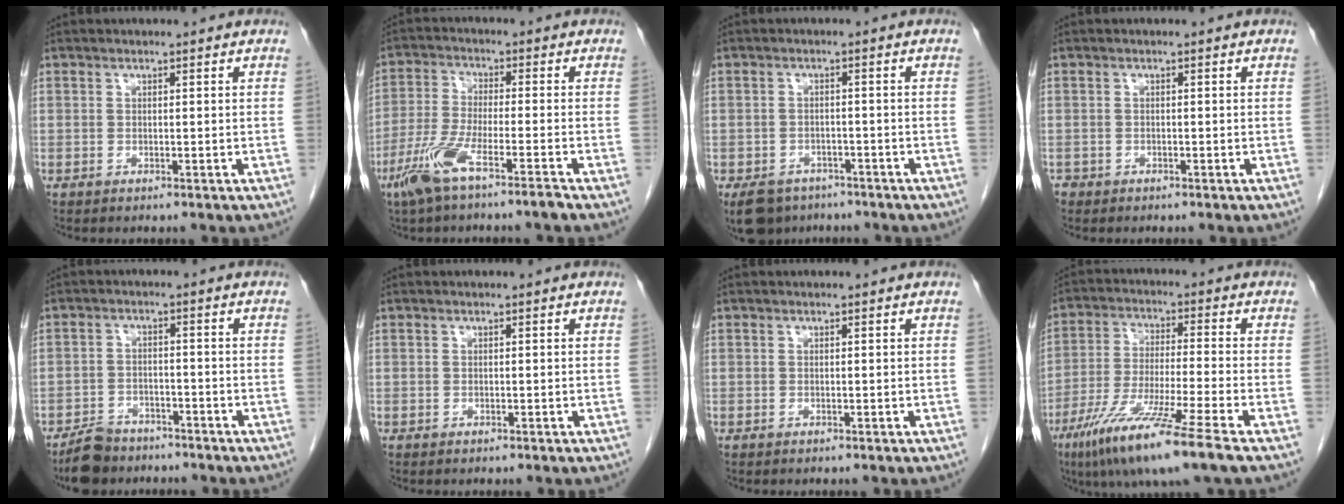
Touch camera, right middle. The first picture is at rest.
{"total": 8.2, "force": [-5.3, 0.1, 6.2], "torque": [-0.131, -0.016, -0.104]}
{"total": 6.7, "force": [-4.9, 4.1, 1.7], "torque": [-0.032, 0.000, -0.074]}
{"total": 1.1, "force": [-0.8, 0.8, 0.1], "torque": [-0.008, 0.001, -0.015]}
{"total": 6.3, "force": [-5.3, 2.9, 1.7], "torque": [-0.038, -0.005, -0.094]}
{"total": 0.0}
{"total": 0.0}
{"total": 14.2, "force": [-8.8, -0.7, 11.1], "torque": [-0.224, -0.050, -0.161]}